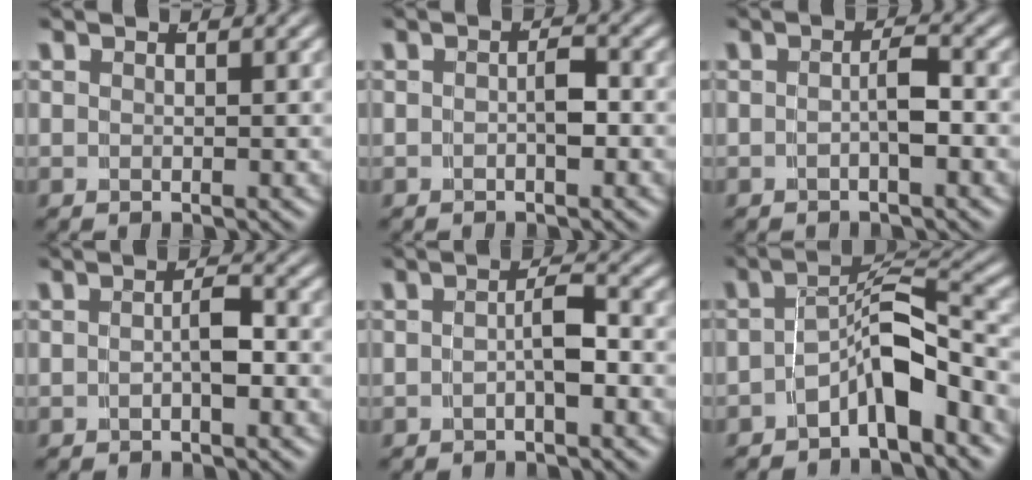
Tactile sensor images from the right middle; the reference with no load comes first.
{"total": 1.4, "force": [-0.6, 0.3, 1.2], "torque": [-0.015, -0.004, -0.007]}
{"total": 1.6, "force": [-0.8, -0.1, 1.4], "torque": [-0.019, -0.004, -0.009]}
{"total": 1.7, "force": [-0.8, 0.1, 1.5], "torque": [-0.020, -0.005, -0.009]}
{"total": 2.1, "force": [-1.0, 0.2, 1.8], "torque": [-0.028, -0.006, -0.012]}
{"total": 5.8, "force": [-3.7, 1.9, 4.0], "torque": [-0.051, -0.004, -0.057]}